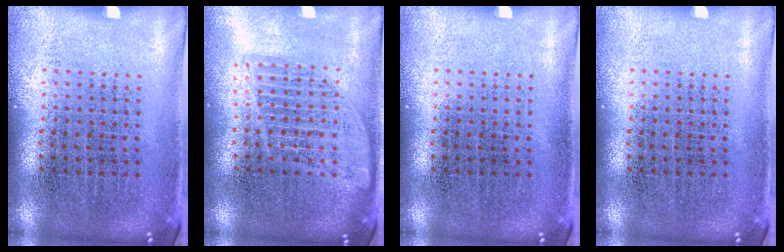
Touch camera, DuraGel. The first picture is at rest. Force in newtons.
{"total": 1.5, "press": 1.4, "slide": 0.7}
{"total": 0.0}
{"total": 0.0}